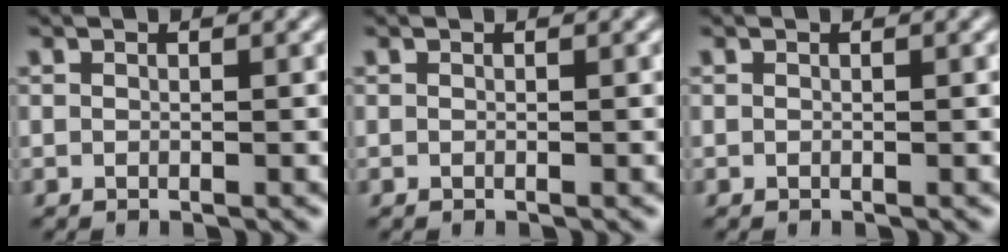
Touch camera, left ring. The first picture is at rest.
{"total": 0.0}
{"total": 0.0}